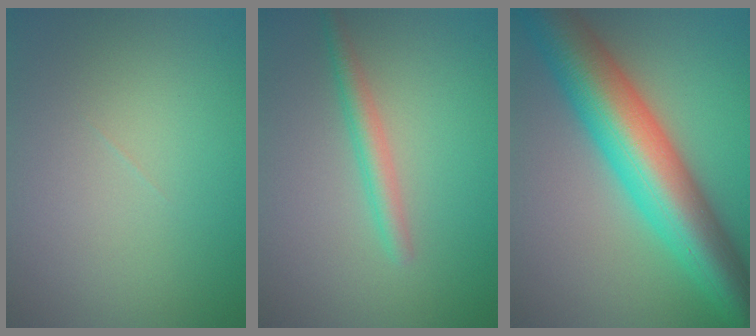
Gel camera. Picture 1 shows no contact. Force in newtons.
{"total": 2.1, "press": 2.1, "slide": 0.1}
{"total": 11.4, "press": 11.4, "slide": 0.4}